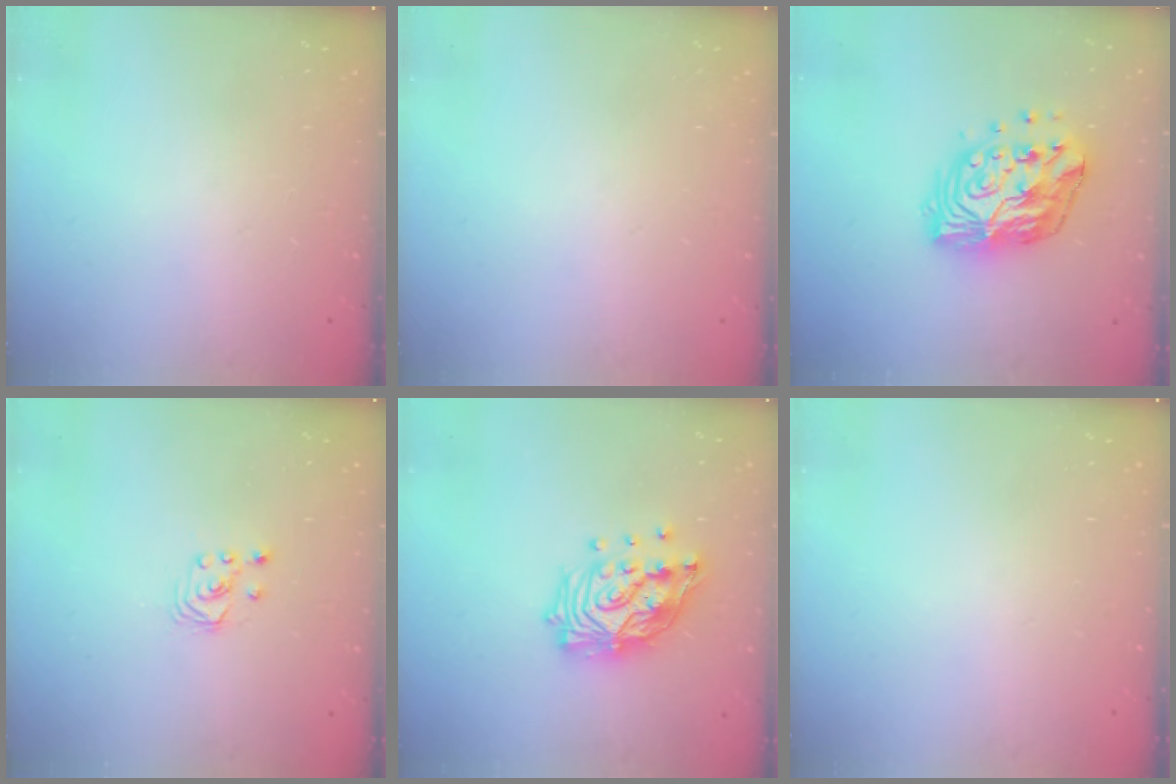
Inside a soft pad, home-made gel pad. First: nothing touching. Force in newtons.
{"total": 0.0}
{"total": 15.0, "press": 15.0, "slide": 1.5}
{"total": 1.8, "press": 1.8, "slide": 0.2}
{"total": 16.7, "press": 16.6, "slide": 1.1}
{"total": 0.0}